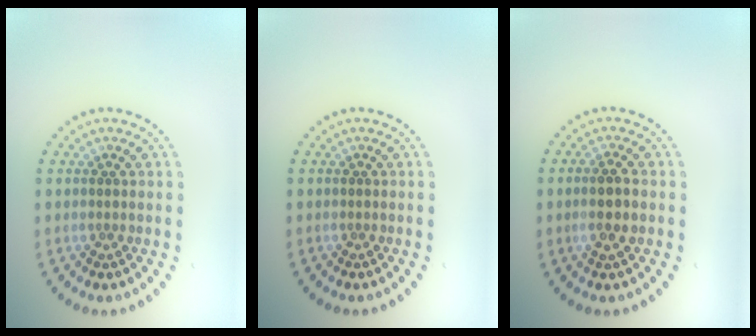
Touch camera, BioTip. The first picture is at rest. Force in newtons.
{"total": 0.0}
{"total": 2.0, "press": 1.9, "slide": 0.6}